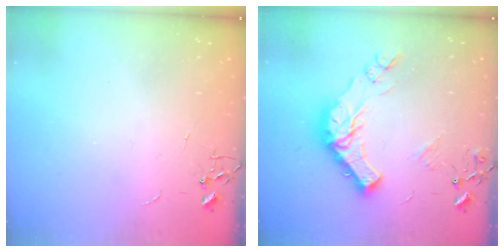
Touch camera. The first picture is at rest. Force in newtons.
{"total": 19.1, "press": 19.0, "slide": 2.2}